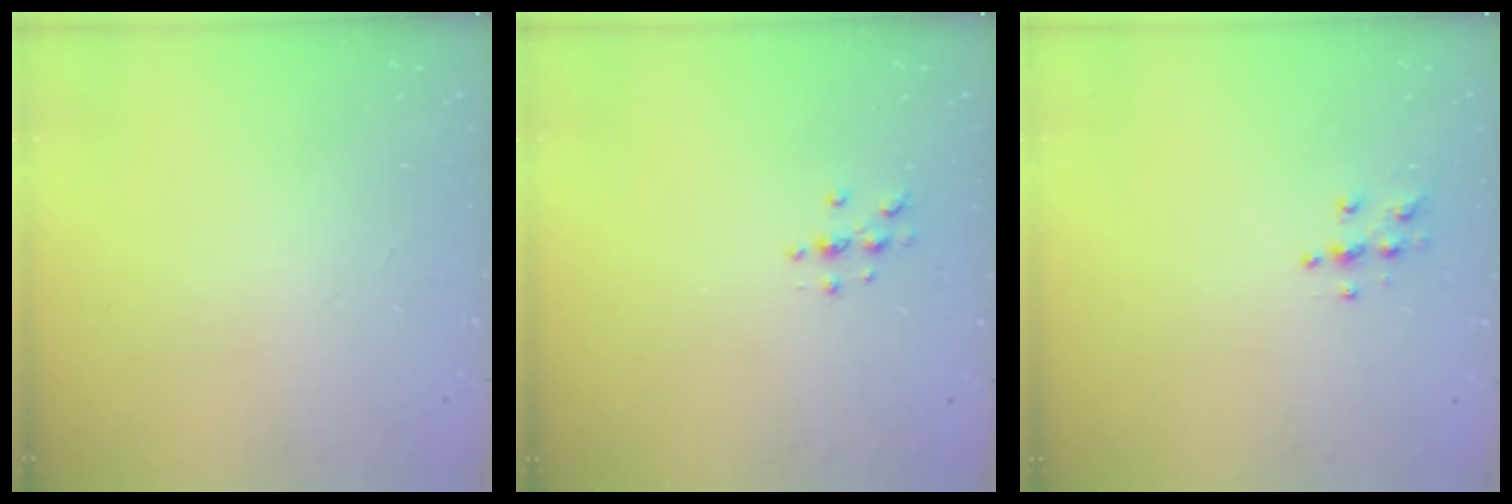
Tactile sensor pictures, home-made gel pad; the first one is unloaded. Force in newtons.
{"total": 3.0, "press": 3.0, "slide": 0.4}
{"total": 4.9, "press": 4.9, "slide": 0.2}